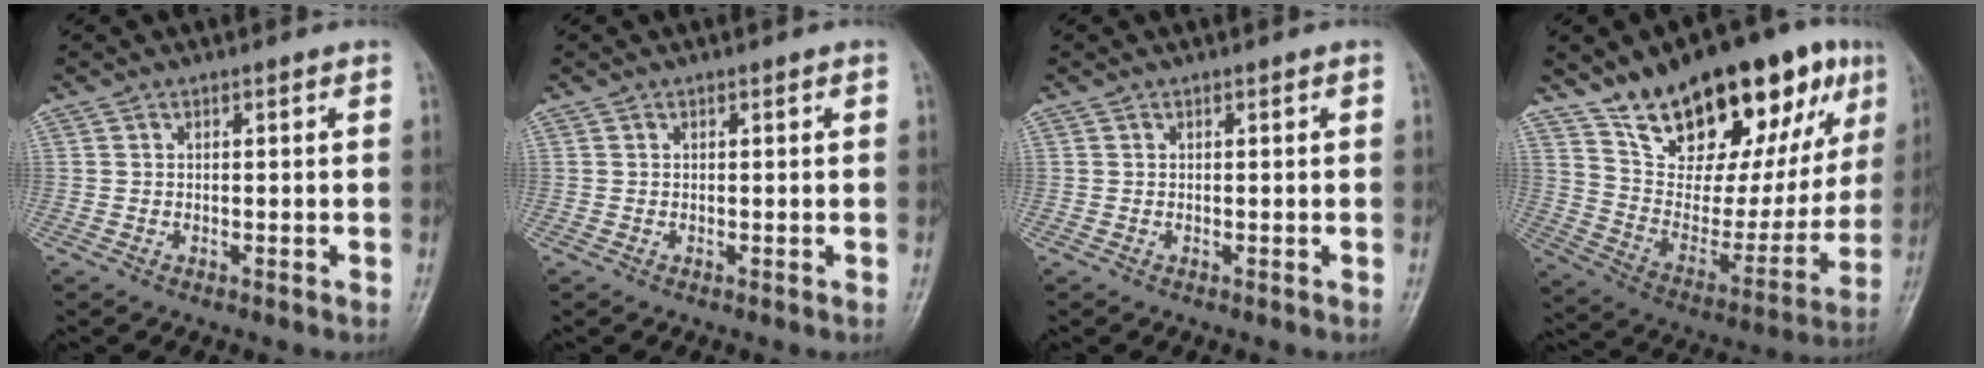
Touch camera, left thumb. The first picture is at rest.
{"total": 0.0}
{"total": 0.0}
{"total": 28.7, "force": [16.6, 12.3, 20.0], "torque": [-0.253, -0.042, 0.269]}